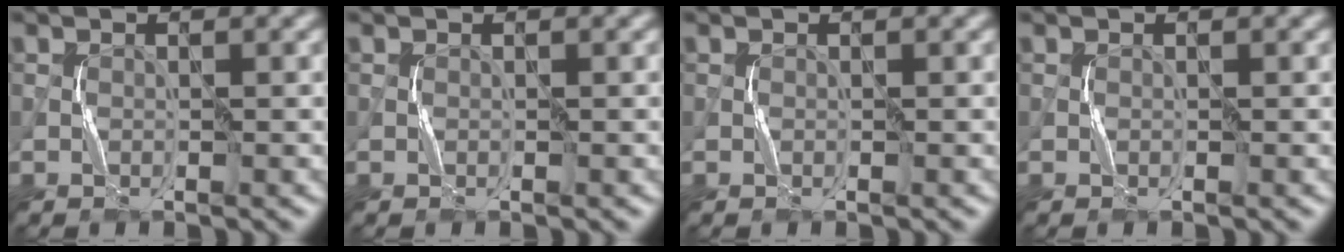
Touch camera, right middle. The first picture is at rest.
{"total": 0.0}
{"total": 0.0}
{"total": 0.0}